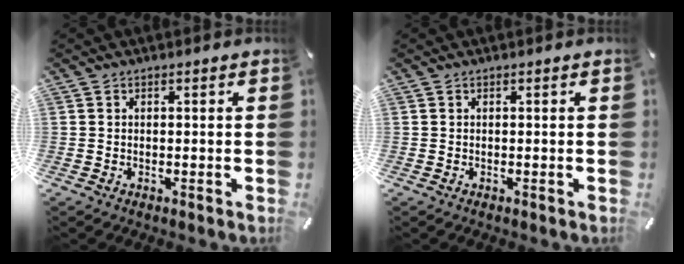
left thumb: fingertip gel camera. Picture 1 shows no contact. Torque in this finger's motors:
{"motor_torque": [-0.10, 0.09, -0.01, 0.05, 0.00]}